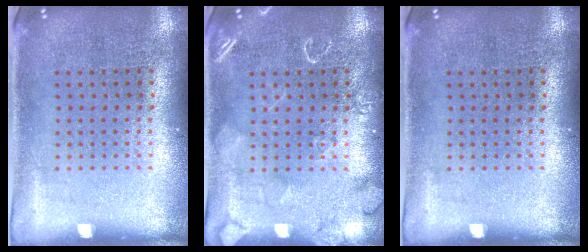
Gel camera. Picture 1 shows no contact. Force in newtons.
{"total": 2.4, "press": 2.4, "slide": 0.4}
{"total": 0.0}